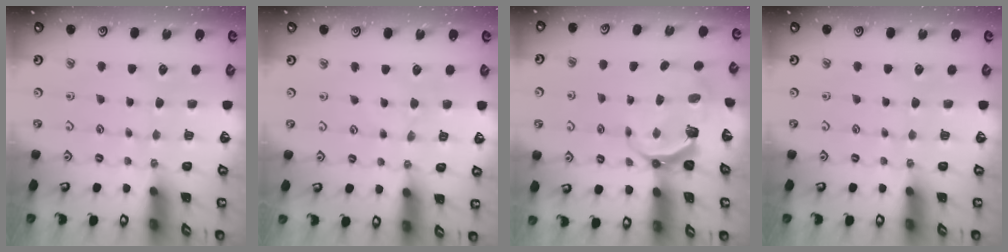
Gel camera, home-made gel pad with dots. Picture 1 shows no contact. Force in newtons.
{"total": 0.0}
{"total": 7.2, "press": 6.0, "slide": 4.1}
{"total": 0.0}